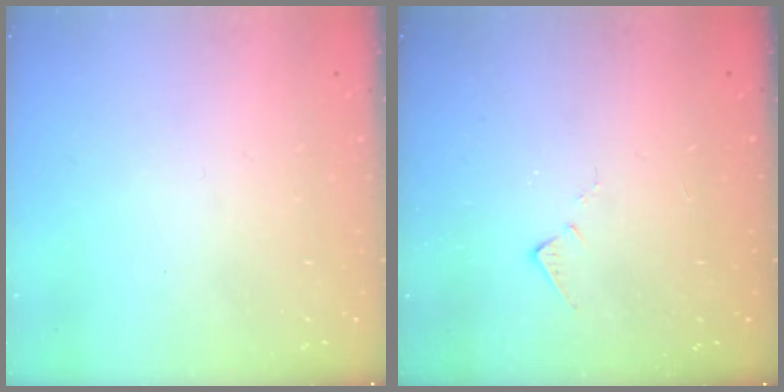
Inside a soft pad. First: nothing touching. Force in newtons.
{"total": 7.1, "press": 7.1, "slide": 0.4}